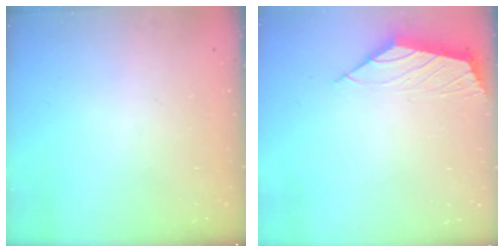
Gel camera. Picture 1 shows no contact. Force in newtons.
{"total": 2.2, "press": 2.2, "slide": 0.5}